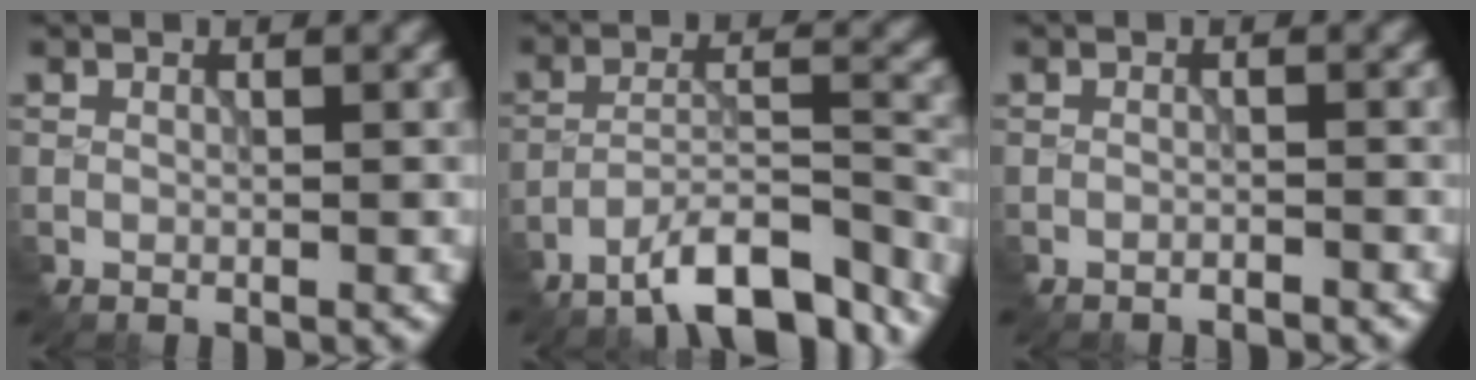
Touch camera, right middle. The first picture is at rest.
{"total": 9.7, "force": [-7.9, 2.4, 5.1], "torque": [-0.069, 0.008, -0.133]}
{"total": 1.2, "force": [-1.2, 0.1, 0.1], "torque": [0.006, 0.001, -0.026]}